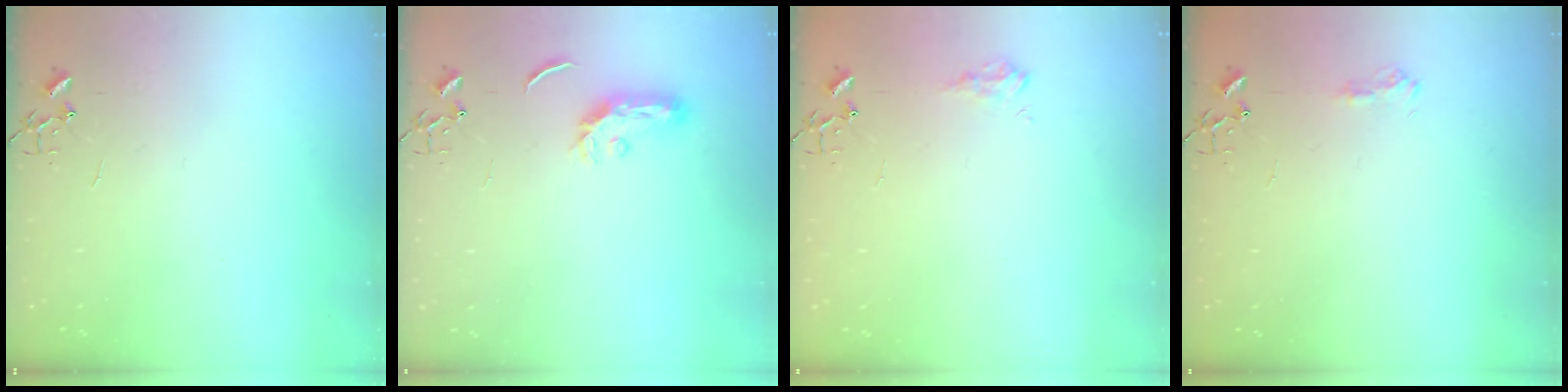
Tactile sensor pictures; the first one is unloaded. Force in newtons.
{"total": 7.6, "press": 7.6, "slide": 0.4}
{"total": 8.2, "press": 8.2, "slide": 0.5}
{"total": 6.9, "press": 6.9, "slide": 1.0}